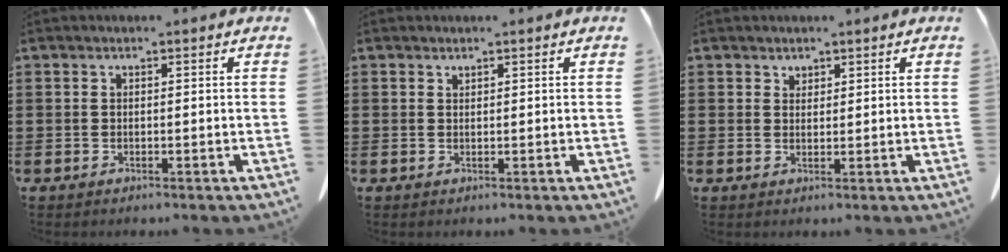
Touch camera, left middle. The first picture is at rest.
{"total": 0.6, "force": [0.6, 0.3, 0.0], "torque": [-0.002, -0.001, 0.012]}
{"total": 1.7, "force": [1.4, 0.9, -0.1], "torque": [-0.001, 0.003, 0.029]}